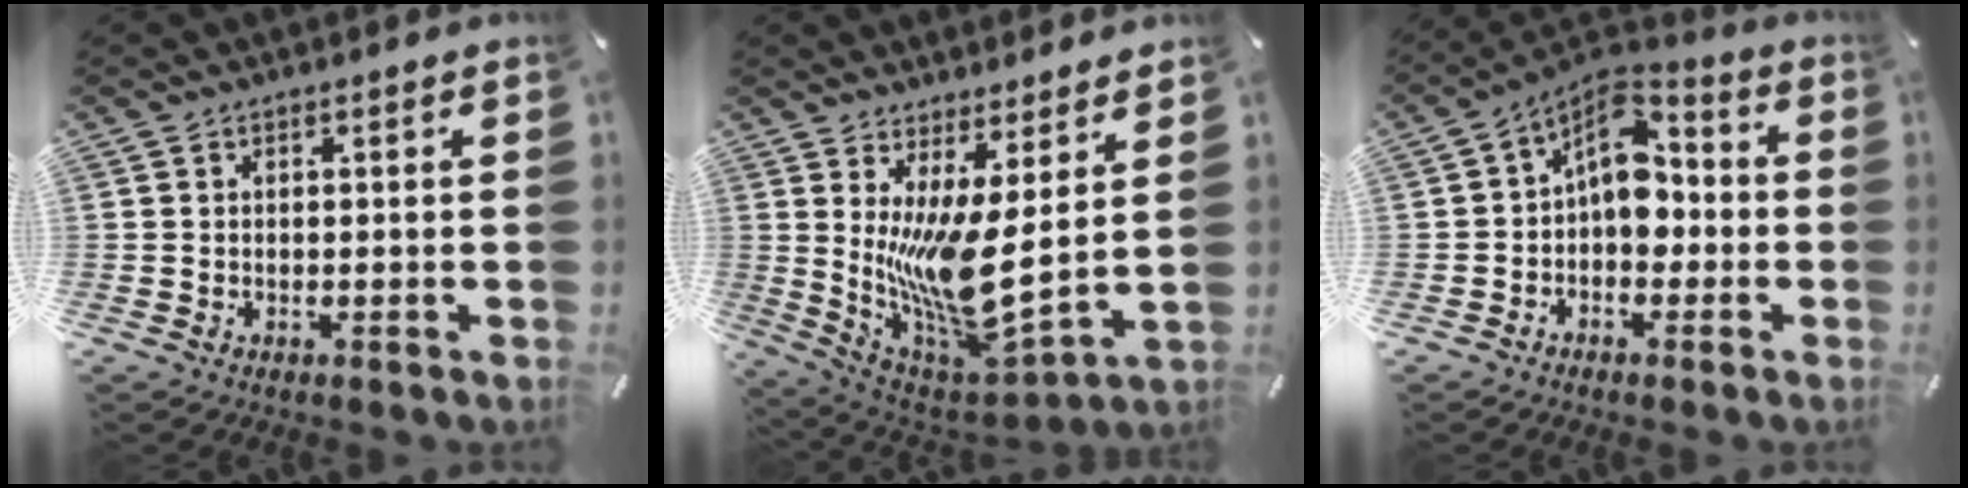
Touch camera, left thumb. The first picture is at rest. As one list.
[{"total": 13.6, "force": [2.7, 3.6, 12.8], "torque": [-0.266, -0.071, 0.051]}, {"total": 9.8, "force": [0.4, 7.2, 6.7], "torque": [-0.098, -0.007, 0.005]}]